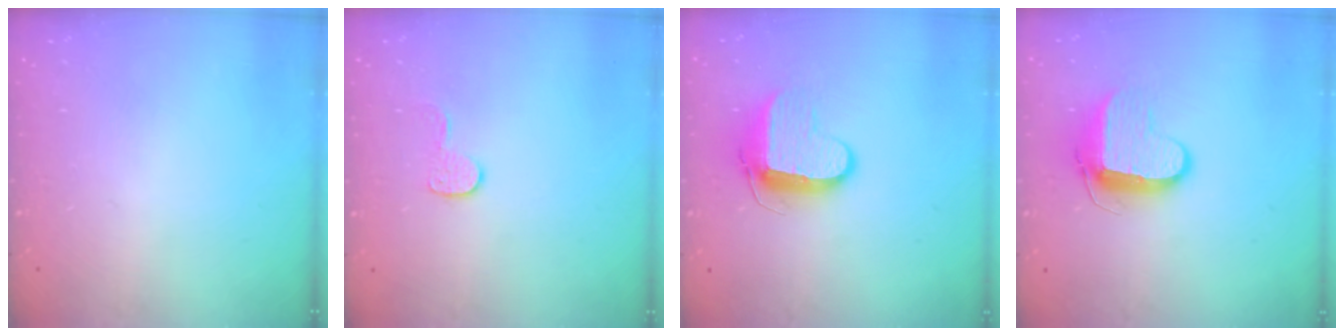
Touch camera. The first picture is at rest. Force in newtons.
{"total": 6.1, "press": 6.1, "slide": 0.2}
{"total": 9.4, "press": 9.4, "slide": 0.7}
{"total": 9.4, "press": 9.4, "slide": 0.7}